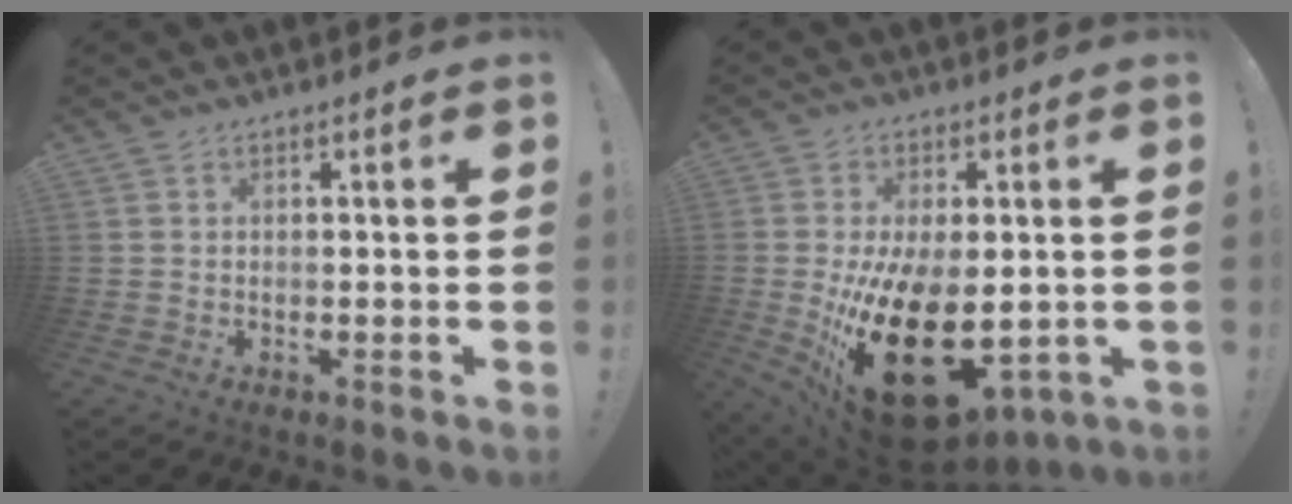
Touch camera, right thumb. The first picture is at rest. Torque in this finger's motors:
{"motor_torque": [0.40, 1.51, 1.61, -1.16, 0.87]}